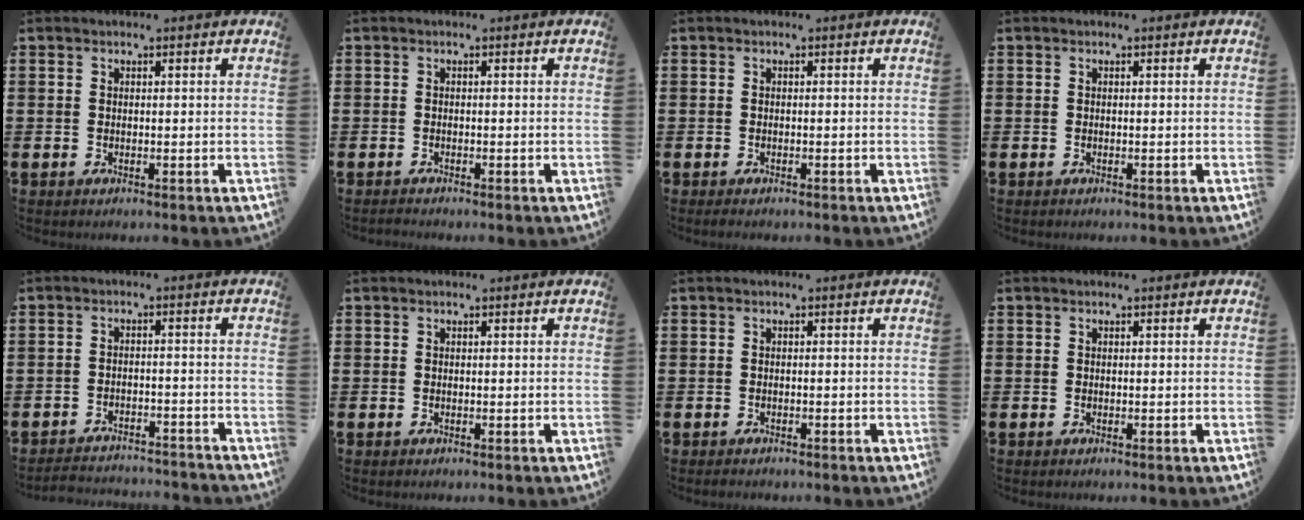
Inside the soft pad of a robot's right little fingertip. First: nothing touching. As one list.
[{"total": 0.5, "force": [-0.5, 0.0, 0.2], "torque": [-0.003, -0.002, -0.010]}, {"total": 0.5, "force": [-0.4, 0.2, 0.3], "torque": [-0.008, 0.000, -0.008]}, {"total": 0.0}, {"total": 2.9, "force": [-2.9, 0.1, 0.0], "torque": [-0.004, 0.004, -0.062]}, {"total": 0.0}, {"total": 0.5, "force": [-0.5, 0.2, 0.1], "torque": [-0.004, -0.001, -0.011]}, {"total": 0.0}]